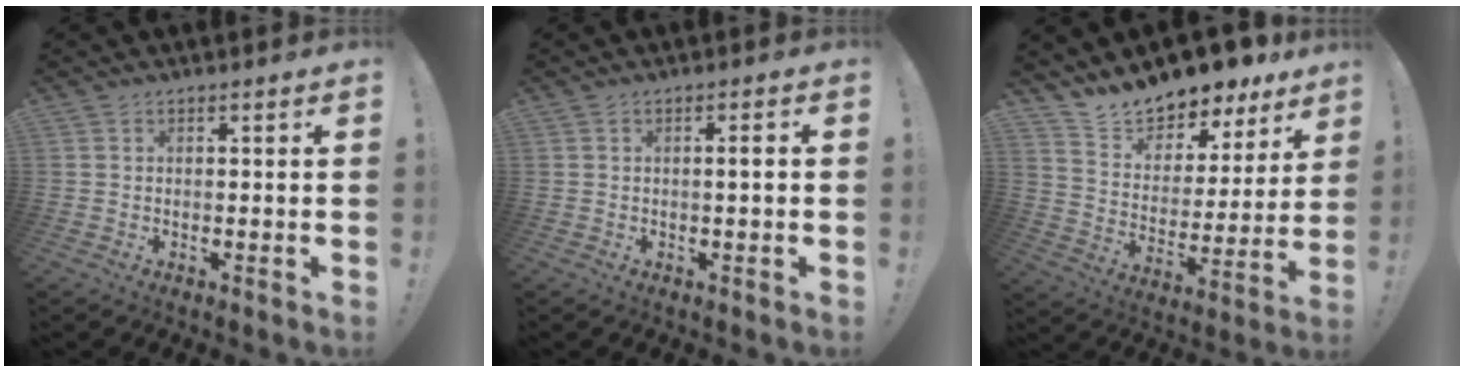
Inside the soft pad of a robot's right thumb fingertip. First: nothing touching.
{"total": 2.0, "force": [-0.4, -0.1, 2.0], "torque": [-0.036, 0.004, -0.010]}
{"total": 12.2, "force": [11.7, 3.1, 1.6], "torque": [-0.048, -0.111, 0.207]}